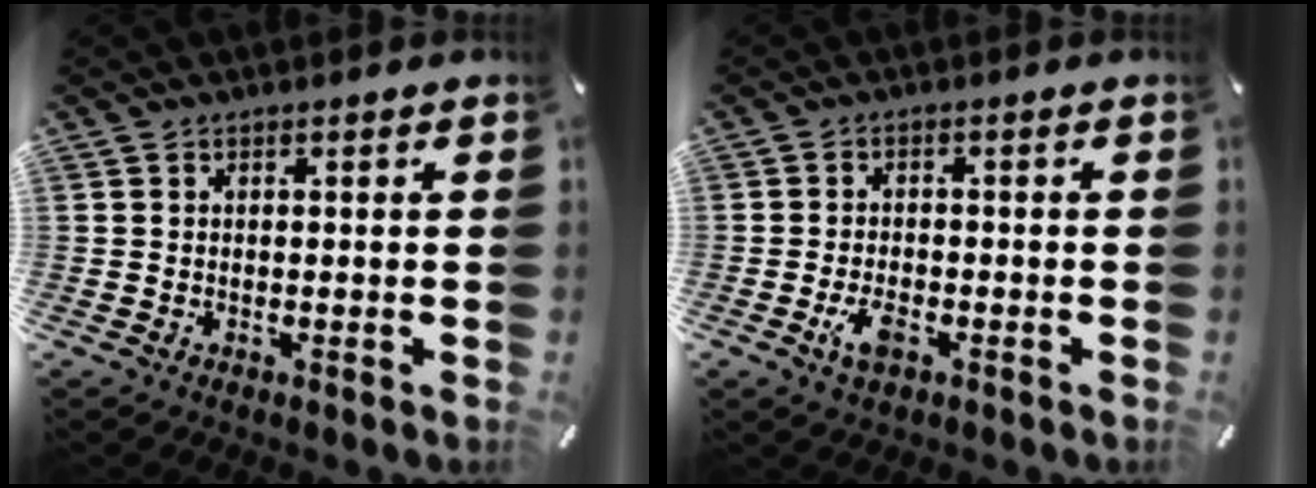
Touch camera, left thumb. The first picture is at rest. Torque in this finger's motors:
{"motor_torque": [0.05, 0.09, 0.05, -0.03, 0.02]}